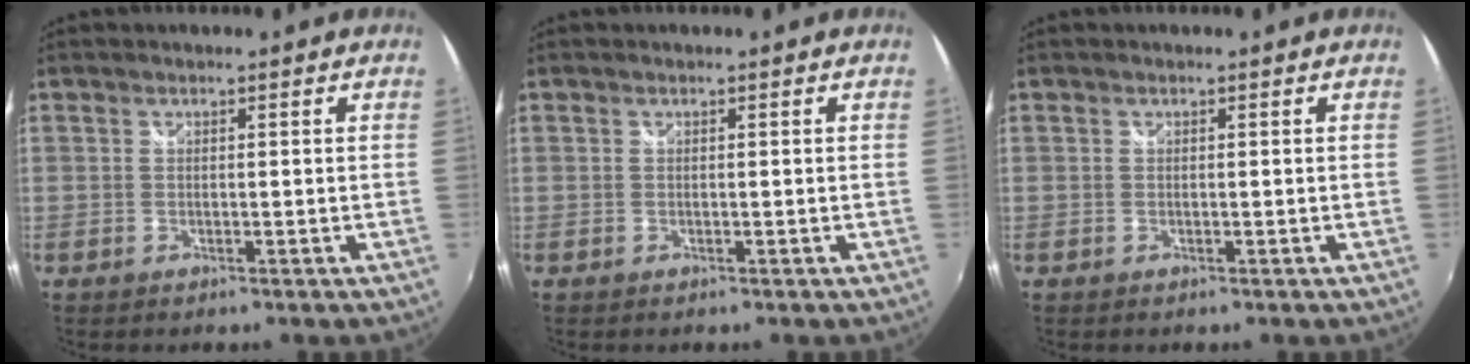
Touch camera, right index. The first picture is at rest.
{"total": 0.0}
{"total": 0.0}